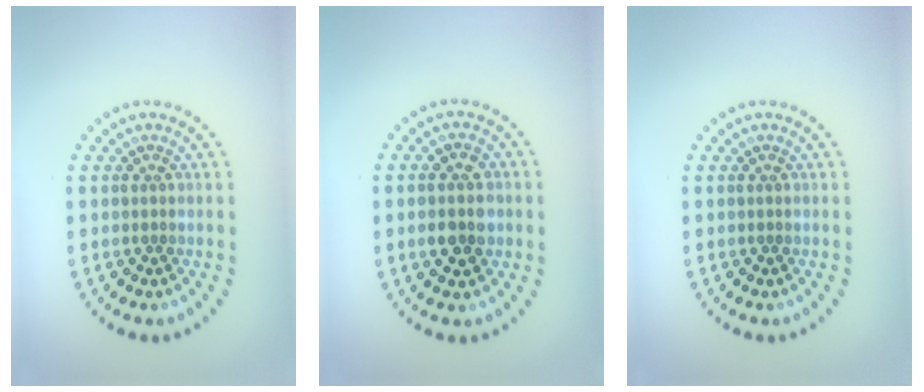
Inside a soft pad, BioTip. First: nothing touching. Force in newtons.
{"total": 3.2, "press": 3.2, "slide": 0.3}
{"total": 0.0}